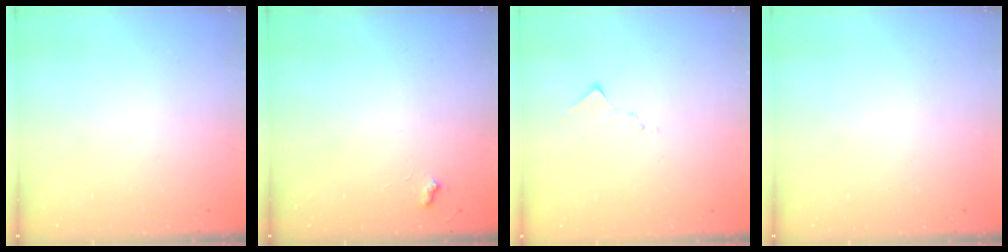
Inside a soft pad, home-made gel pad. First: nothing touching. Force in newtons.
{"total": 3.4, "press": 3.4, "slide": 0.5}
{"total": 7.1, "press": 7.0, "slide": 0.8}
{"total": 0.0}